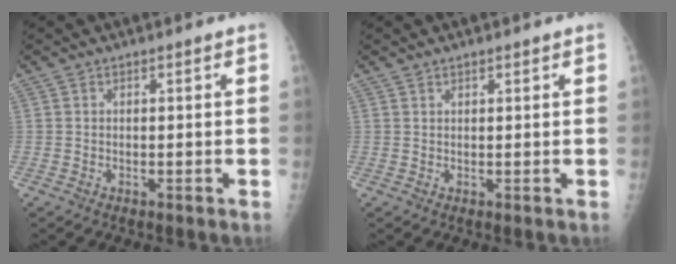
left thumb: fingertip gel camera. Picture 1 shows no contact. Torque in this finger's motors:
{"motor_torque": [0.05, -0.05, 0.00, 0.05, -0.04]}